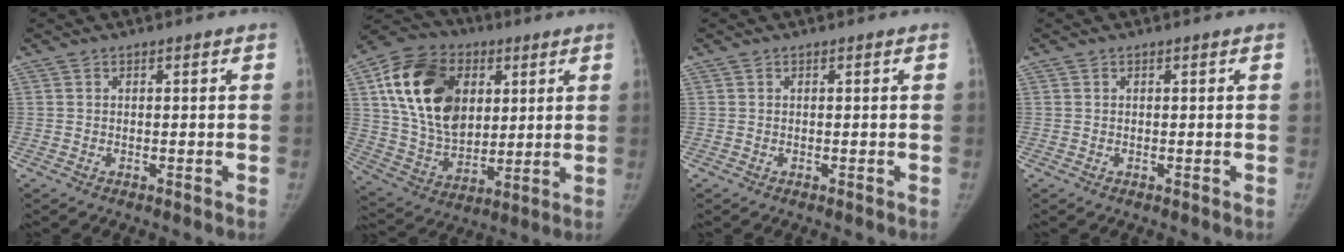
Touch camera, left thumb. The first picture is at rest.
{"total": 22.3, "force": [6.1, 15.7, 14.7], "torque": [-0.250, -0.011, 0.111]}
{"total": 0.0}
{"total": 0.0}